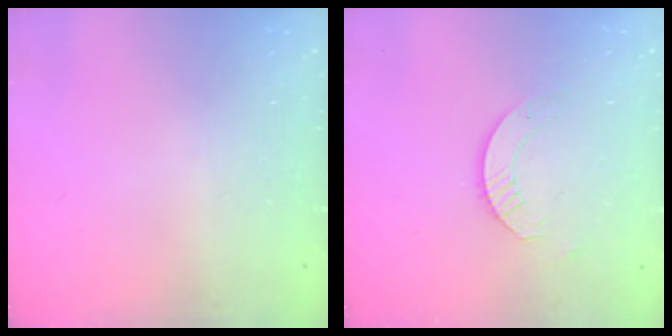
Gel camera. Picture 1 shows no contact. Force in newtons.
{"total": 3.8, "press": 3.8, "slide": 0.4}